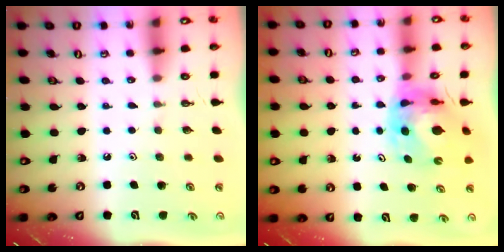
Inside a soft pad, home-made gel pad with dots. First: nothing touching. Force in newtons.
{"total": 10.0, "press": 9.9, "slide": 1.2}